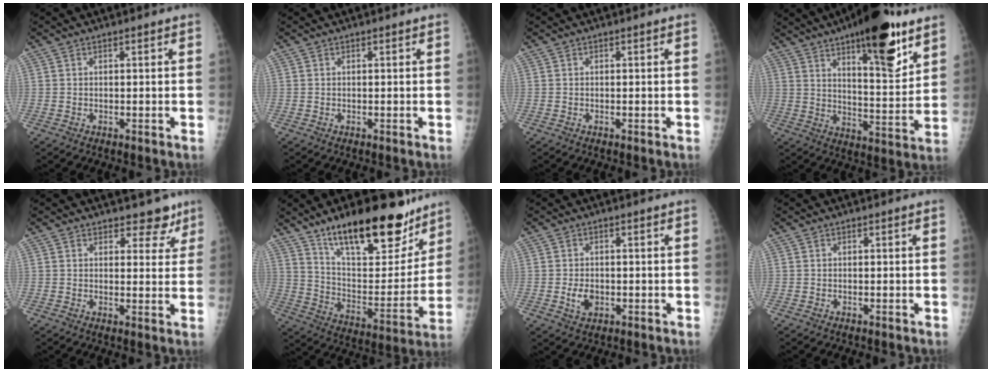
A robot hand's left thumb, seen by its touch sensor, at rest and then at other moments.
{"total": 0.0}
{"total": 0.0}
{"total": 19.4, "force": [11.6, 5.8, 14.5], "torque": [-0.181, -0.066, 0.175]}
{"total": 5.4, "force": [4.2, 3.0, 1.5], "torque": [0.014, -0.026, 0.047]}
{"total": 24.3, "force": [17.0, 9.0, 14.8], "torque": [-0.177, -0.083, 0.273]}
{"total": 3.5, "force": [-0.7, 2.5, 2.4], "torque": [-0.038, -0.001, -0.007]}
{"total": 0.0}